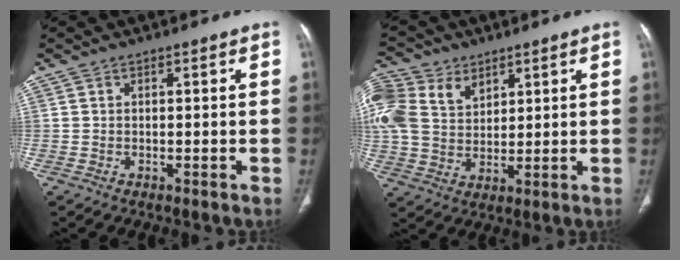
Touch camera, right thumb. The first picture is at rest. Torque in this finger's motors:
{"motor_torque": [-0.06, 0.00, 0.93, 0.36, 0.17]}